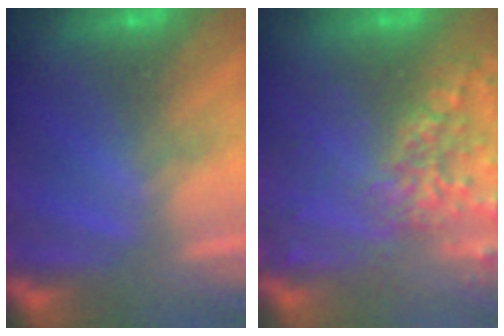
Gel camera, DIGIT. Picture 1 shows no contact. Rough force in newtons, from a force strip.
{"total": 6.5}